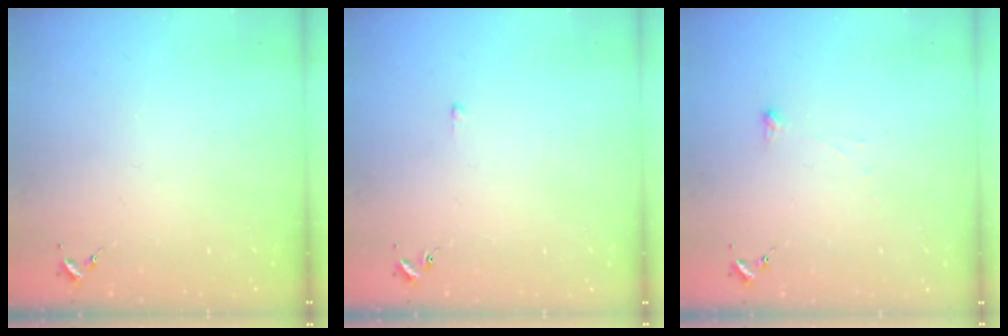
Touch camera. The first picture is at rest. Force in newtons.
{"total": 1.8, "press": 1.8, "slide": 0.3}
{"total": 2.9, "press": 2.9, "slide": 0.3}